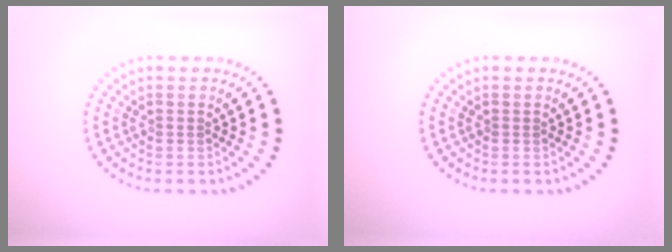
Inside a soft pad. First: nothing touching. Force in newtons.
{"total": 0.0}